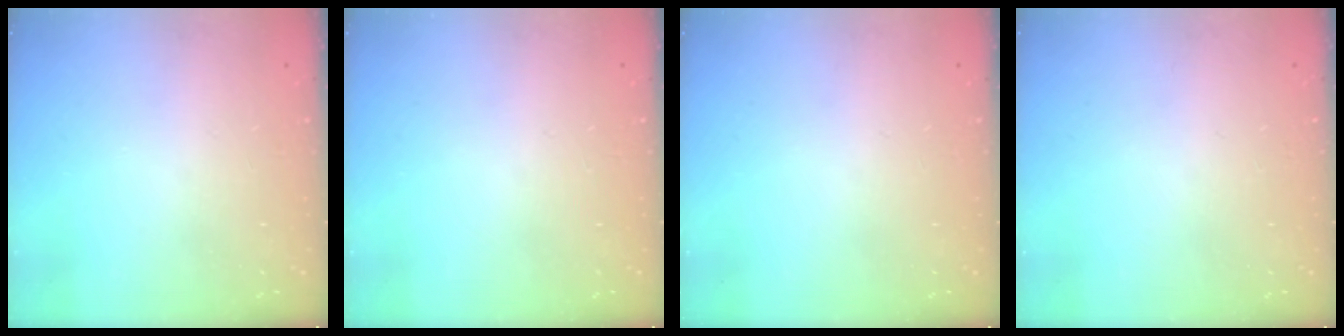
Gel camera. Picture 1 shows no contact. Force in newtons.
{"total": 0.0}
{"total": 0.0}
{"total": 0.0}